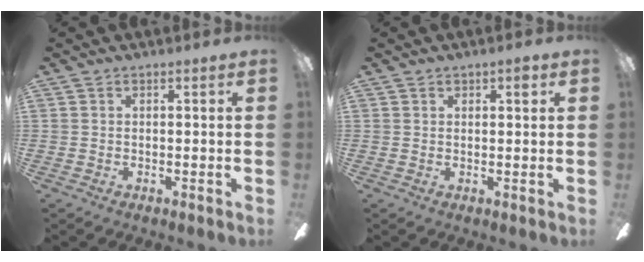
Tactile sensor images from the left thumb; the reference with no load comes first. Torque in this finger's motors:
{"motor_torque": [-0.16, -0.01, -0.20, 0.10, -0.01]}